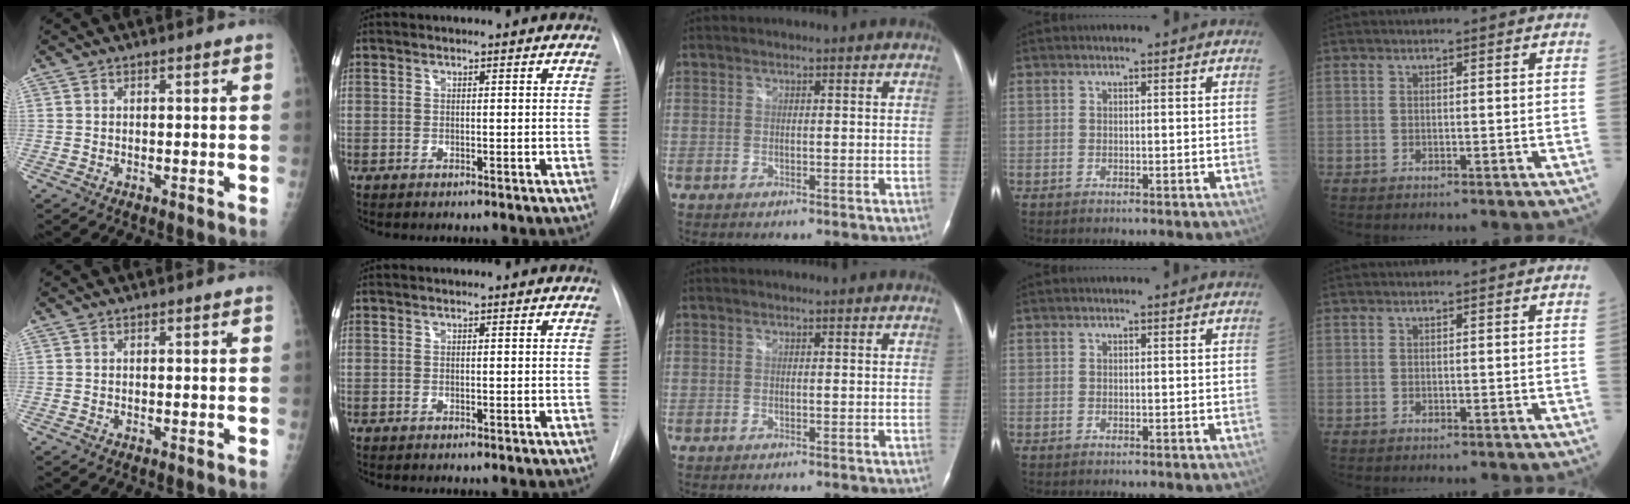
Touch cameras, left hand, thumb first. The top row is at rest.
{}